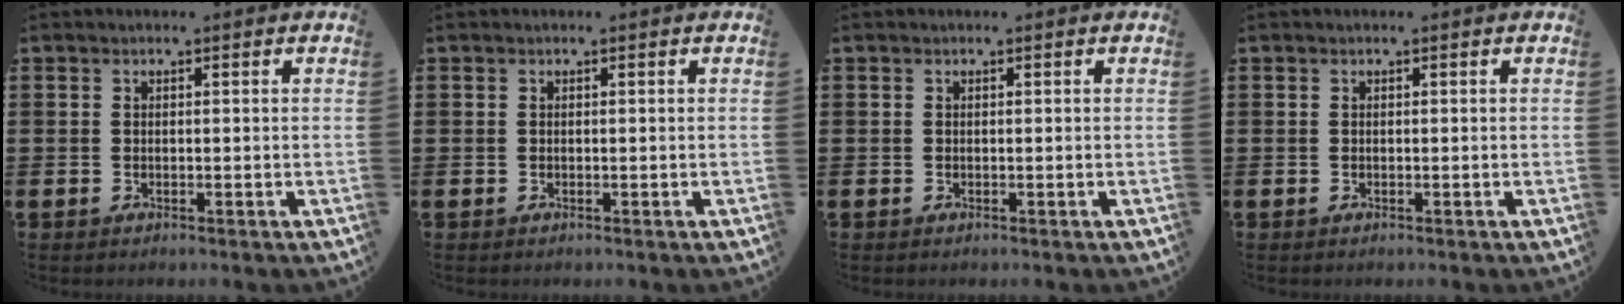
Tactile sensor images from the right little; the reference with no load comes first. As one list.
[{"total": 0.0}, {"total": 0.0}, {"total": 0.0}]